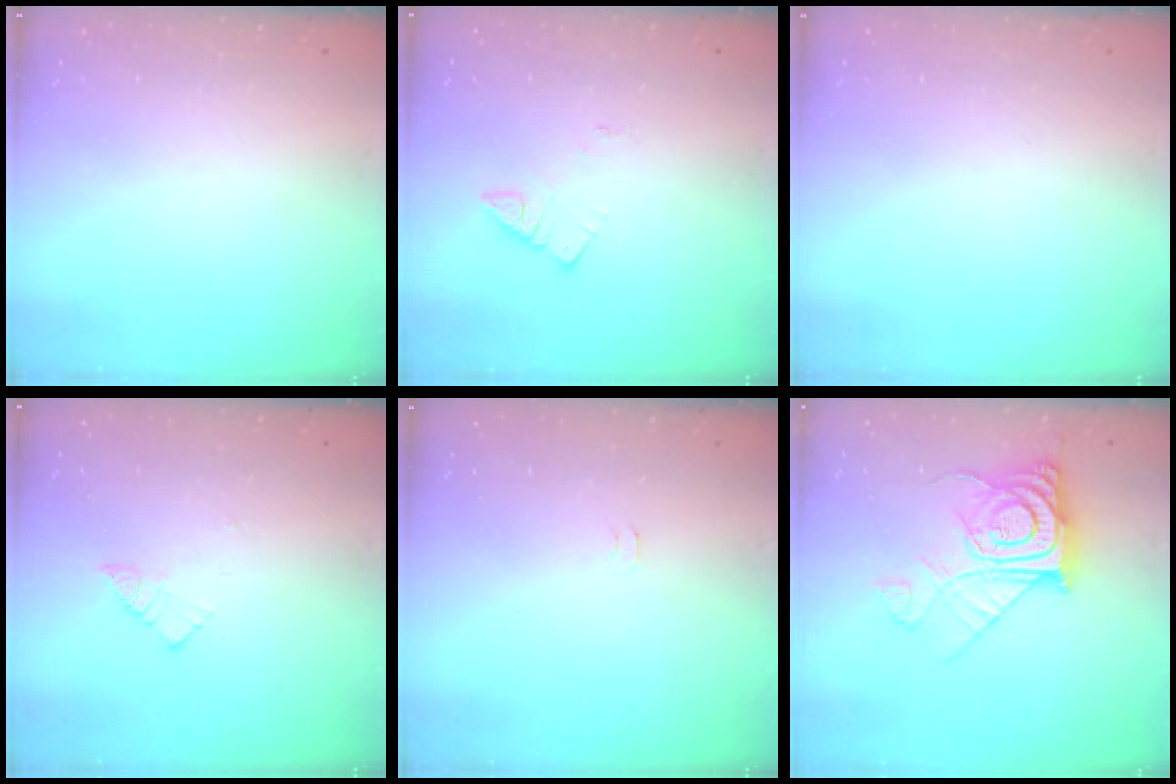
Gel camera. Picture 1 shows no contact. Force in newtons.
{"total": 2.8, "press": 2.7, "slide": 0.3}
{"total": 1.5, "press": 1.5, "slide": 0.1}
{"total": 4.6, "press": 4.6, "slide": 0.2}
{"total": 4.0, "press": 4.0, "slide": 0.6}
{"total": 15.1, "press": 15.0, "slide": 1.4}